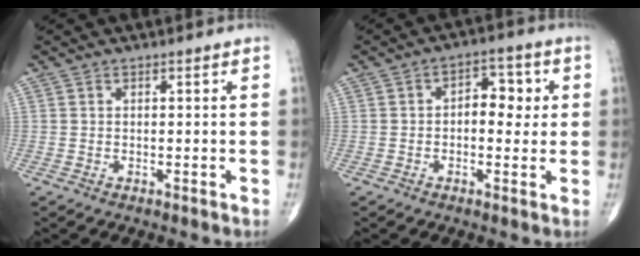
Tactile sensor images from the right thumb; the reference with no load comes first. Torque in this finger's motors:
{"motor_torque": [-0.34, 0.14, 0.24, 0.32, 0.09]}